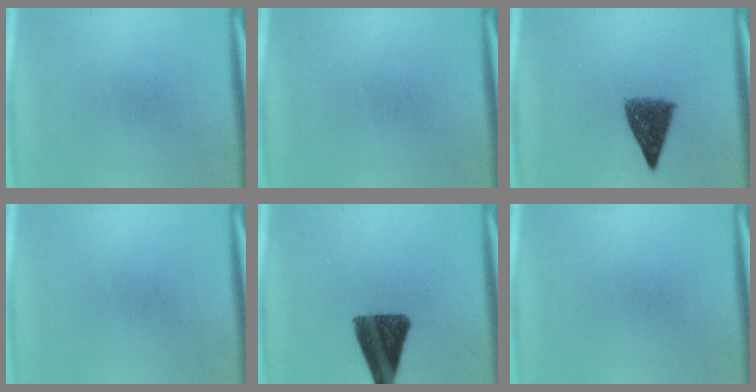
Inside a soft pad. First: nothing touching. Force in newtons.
{"total": 0.0}
{"total": 7.3}
{"total": 0.0}
{"total": 12.5}
{"total": 0.0}